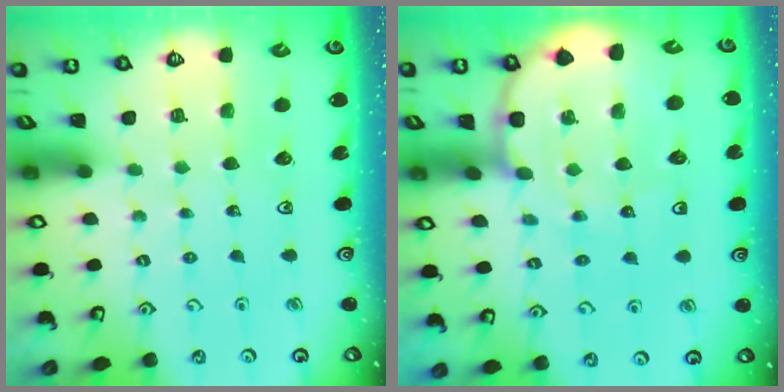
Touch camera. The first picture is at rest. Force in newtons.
{"total": 8.5, "press": 8.4, "slide": 1.2}